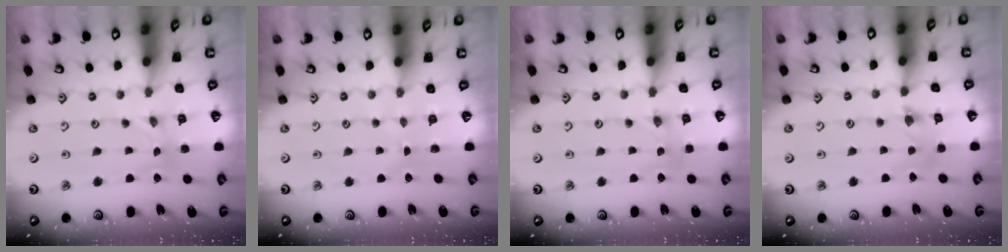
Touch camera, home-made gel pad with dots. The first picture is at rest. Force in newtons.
{"total": 1.7, "press": 1.7, "slide": 0.2}
{"total": 0.0}
{"total": 2.9, "press": 2.9, "slide": 0.3}